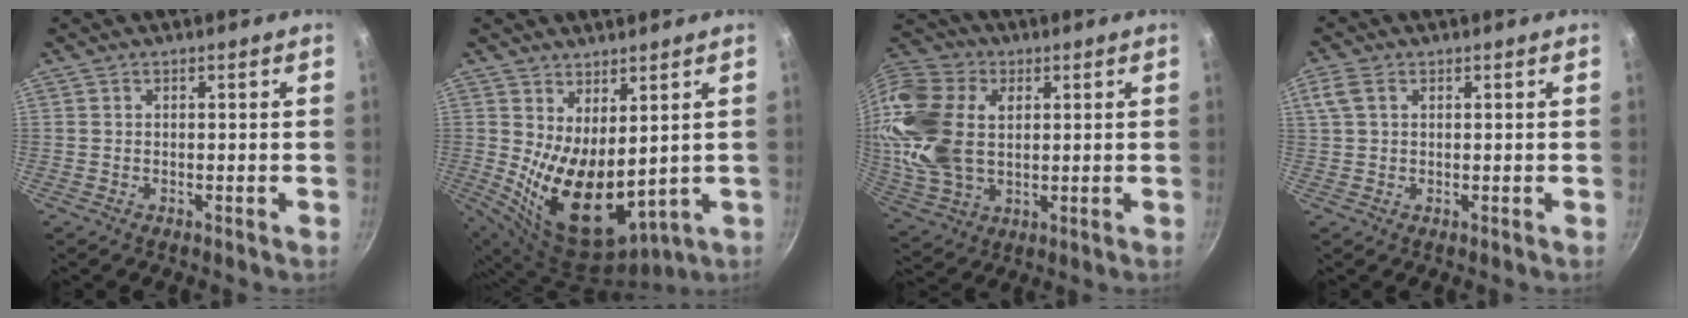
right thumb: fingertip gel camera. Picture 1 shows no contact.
{"total": 14.0, "force": [1.9, 7.7, 11.5], "torque": [-0.171, -0.049, 0.060]}
{"total": 21.4, "force": [3.7, 14.7, 15.1], "torque": [-0.309, 0.008, 0.069]}
{"total": 3.5, "force": [1.2, 2.2, 2.4], "torque": [-0.051, 0.008, 0.025]}